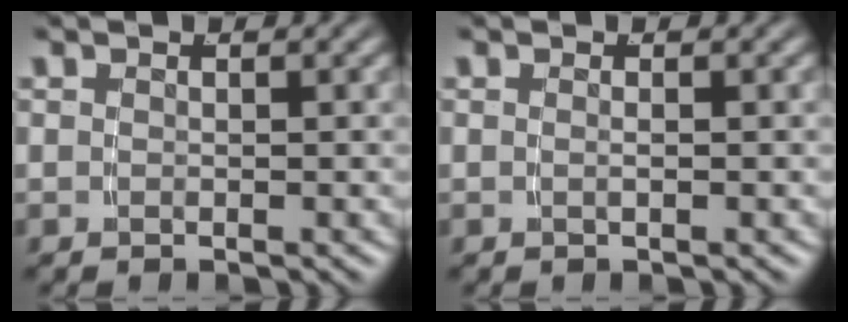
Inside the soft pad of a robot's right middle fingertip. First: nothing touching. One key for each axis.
{"total": 0.5, "fx": -0.2, "fy": -0.3, "fz": 0.3, "tx": -0.008, "ty": -0.001, "tz": -0.004}